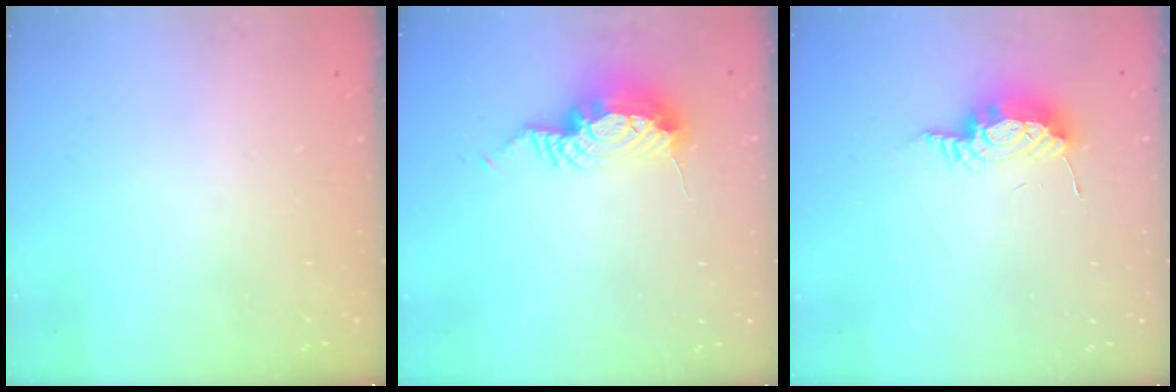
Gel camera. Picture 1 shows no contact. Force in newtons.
{"total": 11.1, "press": 10.7, "slide": 2.9}
{"total": 8.5, "press": 8.4, "slide": 0.9}